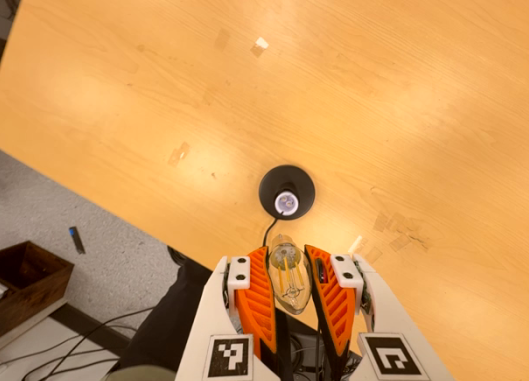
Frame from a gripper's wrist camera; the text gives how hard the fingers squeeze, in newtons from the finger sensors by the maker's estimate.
{"total": 21.9, "left": 24.5, "right": 19.2}